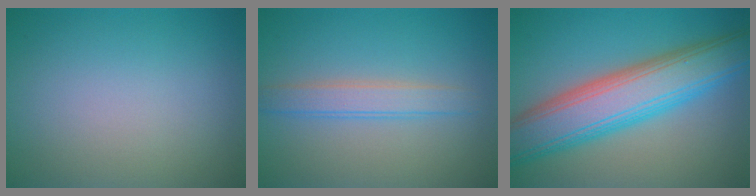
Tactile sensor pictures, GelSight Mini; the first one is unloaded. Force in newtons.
{"total": 2.5, "press": 2.5, "slide": 0.1}
{"total": 9.6, "press": 9.6, "slide": 0.4}